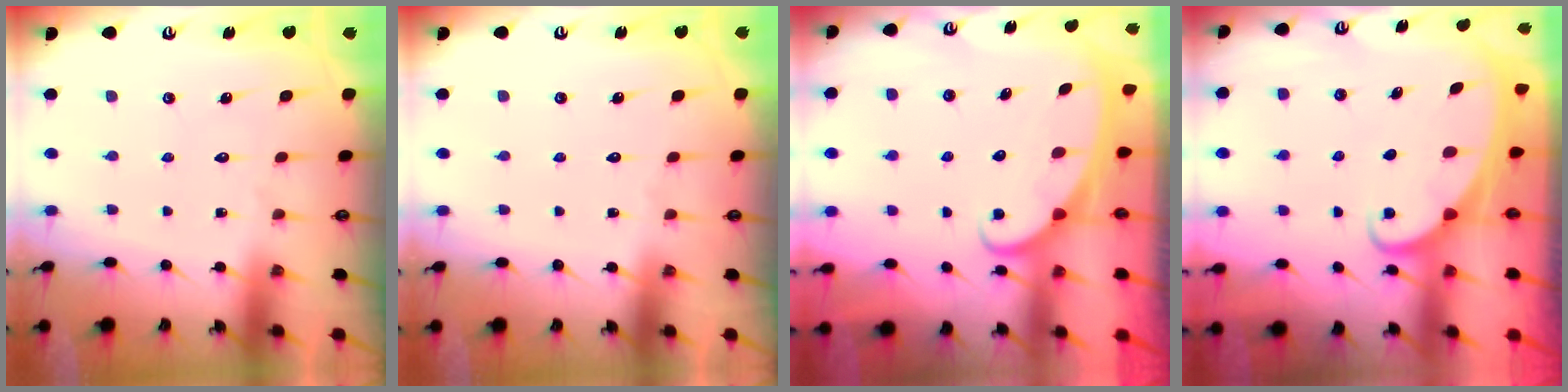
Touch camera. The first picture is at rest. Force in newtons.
{"total": 0.0}
{"total": 2.3, "press": 2.3, "slide": 0.4}
{"total": 2.0, "press": 2.0, "slide": 0.2}